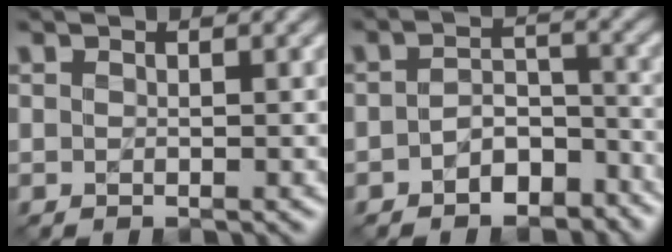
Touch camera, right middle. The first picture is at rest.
{"total": 4.3, "force": [-2.6, 2.5, 2.3], "torque": [-0.035, 0.000, -0.048]}